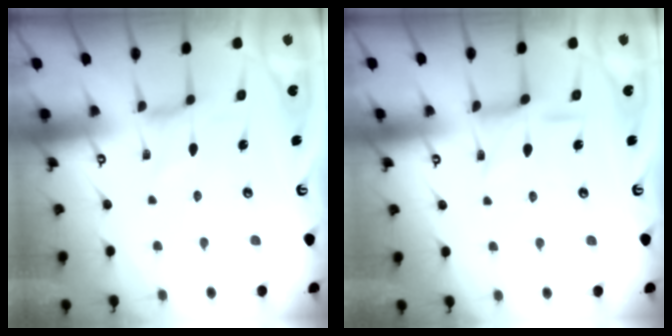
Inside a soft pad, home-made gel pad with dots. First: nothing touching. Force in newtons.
{"total": 7.5, "press": 7.5, "slide": 0.3}